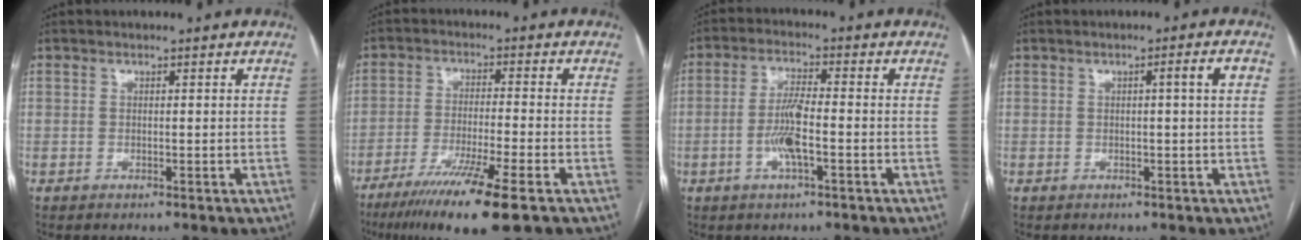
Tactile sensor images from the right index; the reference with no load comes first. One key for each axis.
{"total": 12.3, "fx": -7.7, "fy": -0.3, "fz": 9.6, "tx": -0.169, "ty": -0.035, "tz": -0.127}
{"total": 6.0, "fx": -1.7, "fy": 0.8, "fz": 5.7, "tx": -0.120, "ty": 0.001, "tz": -0.032}
{"total": 2.7, "fx": 0.5, "fy": -0.2, "fz": 2.6, "tx": -0.037, "ty": 0.005, "tz": 0.008}